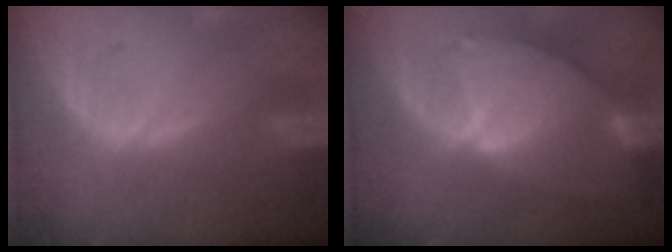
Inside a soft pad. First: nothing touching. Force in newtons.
{"total": 8.6, "press": 7.5, "slide": 4.1}